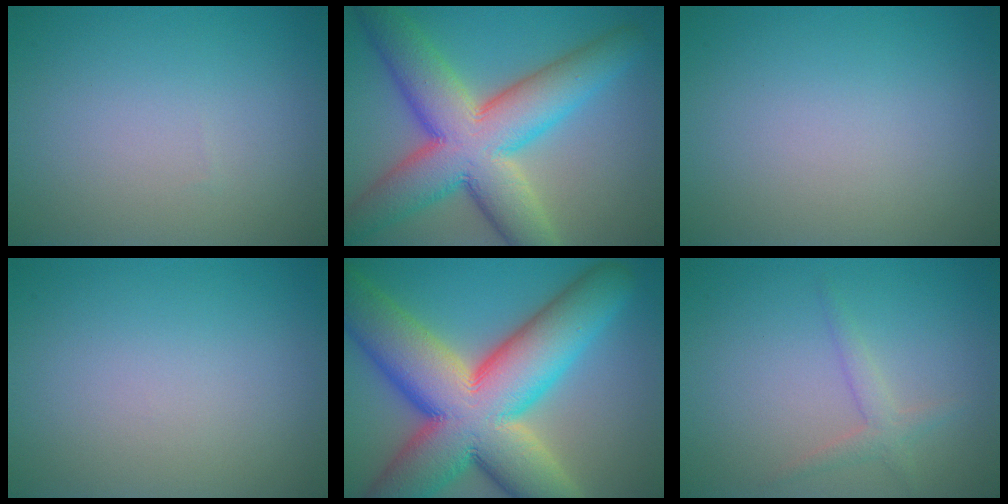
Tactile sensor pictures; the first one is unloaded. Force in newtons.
{"total": 12.1, "press": 12.1, "slide": 0.6}
{"total": 0.0}
{"total": 0.0}
{"total": 18.1, "press": 18.1, "slide": 0.9}
{"total": 1.7, "press": 1.6, "slide": 0.1}